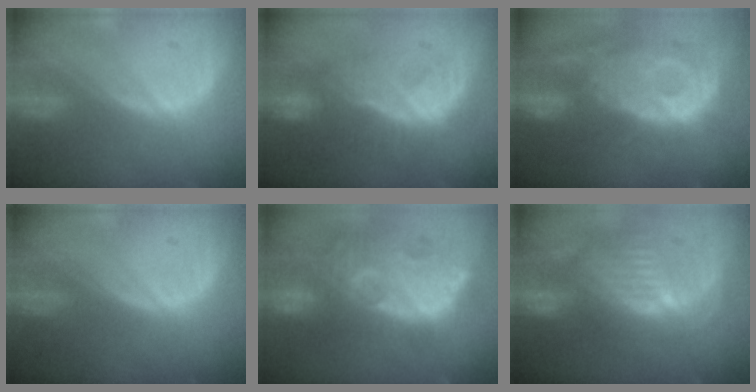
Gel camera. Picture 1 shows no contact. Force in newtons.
{"total": 8.2, "press": 8.1, "slide": 1.5}
{"total": 12.2, "press": 10.8, "slide": 5.7}
{"total": 0.0}
{"total": 13.5, "press": 12.4, "slide": 5.3}
{"total": 10.6, "press": 9.4, "slide": 4.9}